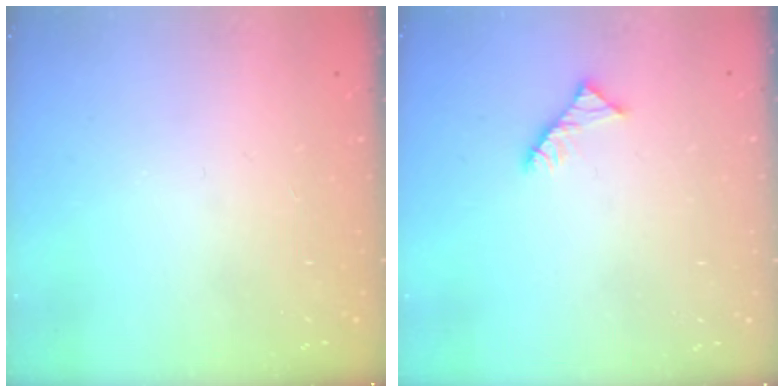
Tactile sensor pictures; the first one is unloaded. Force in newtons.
{"total": 2.9, "press": 2.9, "slide": 0.4}